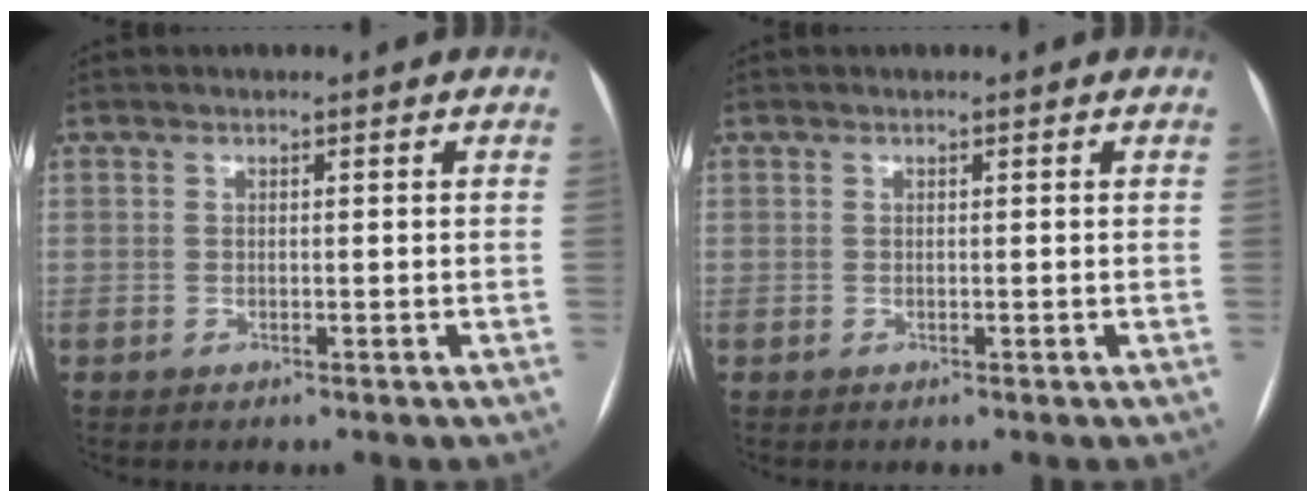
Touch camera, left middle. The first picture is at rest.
{"total": 0.0}